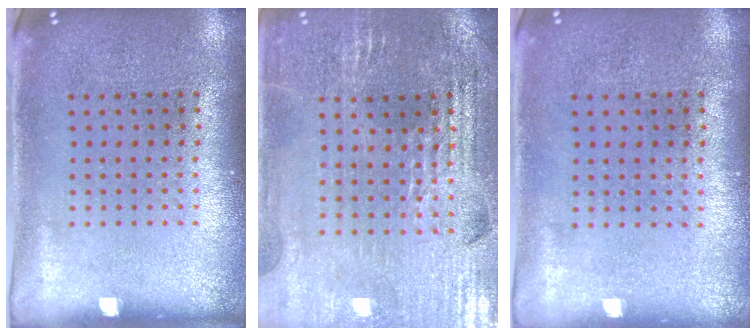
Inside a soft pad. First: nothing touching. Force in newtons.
{"total": 2.9, "press": 2.9, "slide": 0.6}
{"total": 0.0}